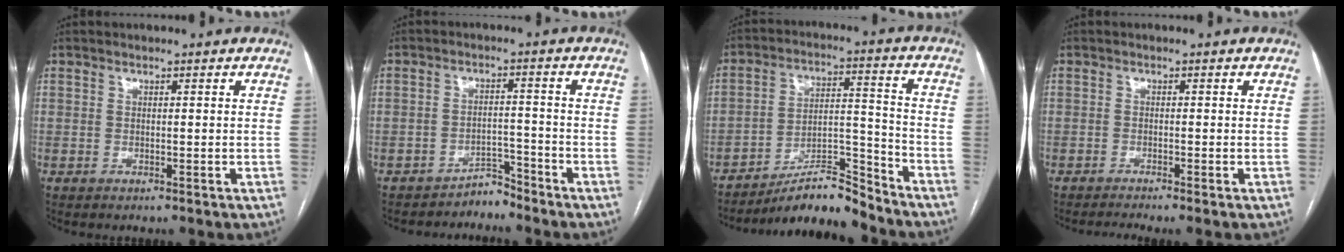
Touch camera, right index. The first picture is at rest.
{"total": 3.1, "force": [-3.0, 0.9, -0.4], "torque": [0.017, 0.002, -0.047]}
{"total": 10.4, "force": [-9.8, 1.1, 3.4], "torque": [-0.047, 0.034, -0.167]}
{"total": 2.6, "force": [-2.1, -0.5, 1.4], "torque": [-0.021, 0.000, -0.035]}